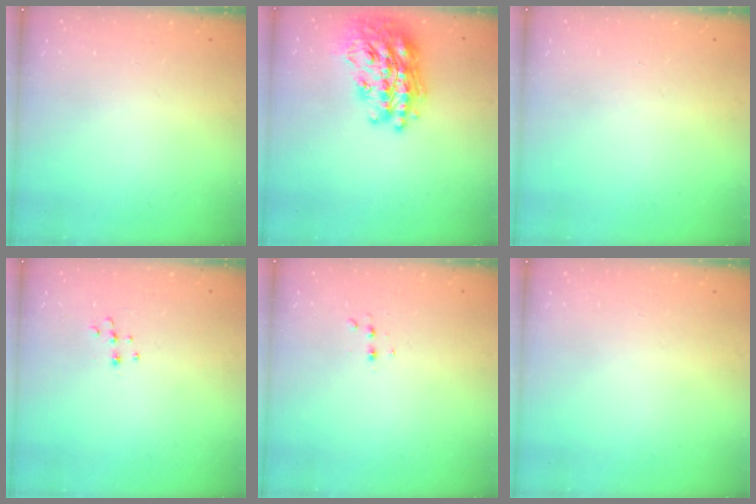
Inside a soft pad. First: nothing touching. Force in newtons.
{"total": 27.4, "press": 27.3, "slide": 2.4}
{"total": 0.5, "press": 0.5, "slide": 0.2}
{"total": 5.6, "press": 5.6, "slide": 0.6}
{"total": 2.8, "press": 2.7, "slide": 0.6}
{"total": 0.0}